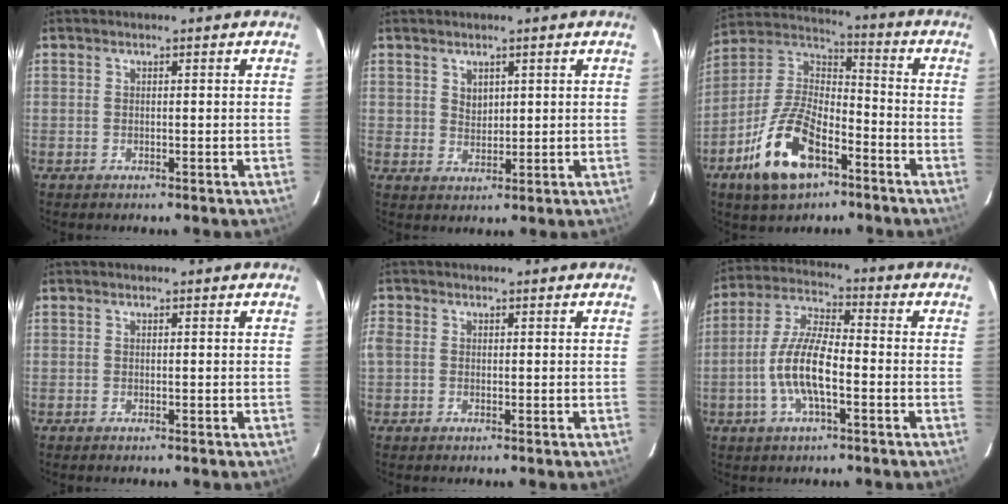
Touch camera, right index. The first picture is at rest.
{"total": 2.8, "force": [1.5, 2.2, 0.8], "torque": [-0.006, 0.004, 0.030]}
{"total": 17.0, "force": [-8.6, 8.2, 12.2], "torque": [-0.256, 0.003, -0.154]}
{"total": 0.0}
{"total": 2.6, "force": [-0.5, 2.1, 1.4], "torque": [-0.028, 0.000, -0.015]}
{"total": 10.6, "force": [-3.1, 3.1, 9.6], "torque": [-0.202, 0.004, -0.063]}